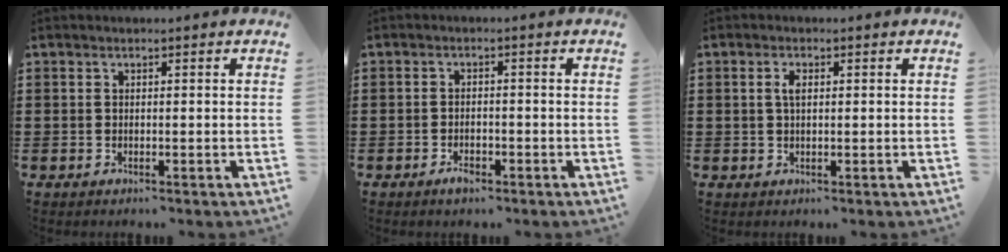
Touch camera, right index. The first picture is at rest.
{"total": 1.9, "force": [-1.3, 0.7, 1.2], "torque": [-0.024, -0.001, -0.025]}
{"total": 2.2, "force": [0.5, 0.9, 1.9], "torque": [-0.041, 0.006, 0.006]}